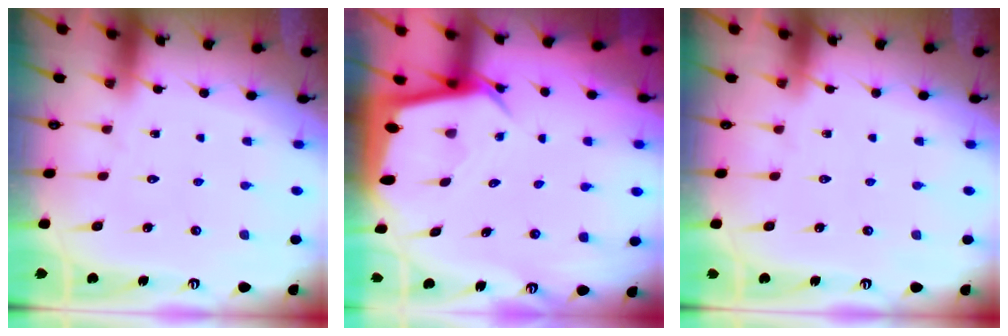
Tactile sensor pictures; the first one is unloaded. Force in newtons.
{"total": 3.9, "press": 3.9, "slide": 0.3}
{"total": 0.0}